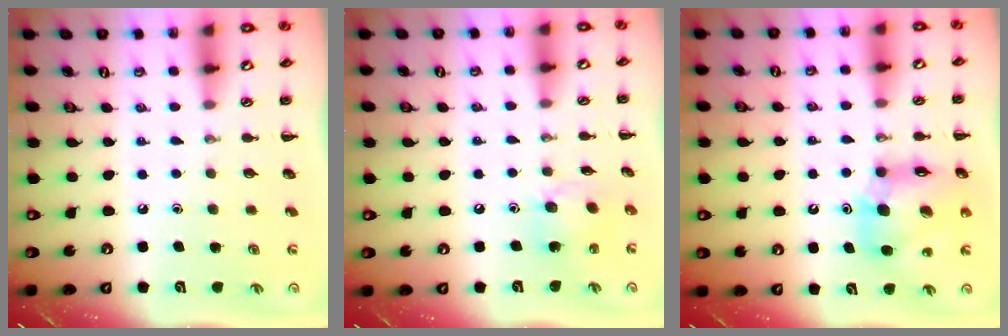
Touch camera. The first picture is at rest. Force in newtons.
{"total": 7.2, "press": 7.2, "slide": 0.5}
{"total": 13.9, "press": 13.3, "slide": 4.0}